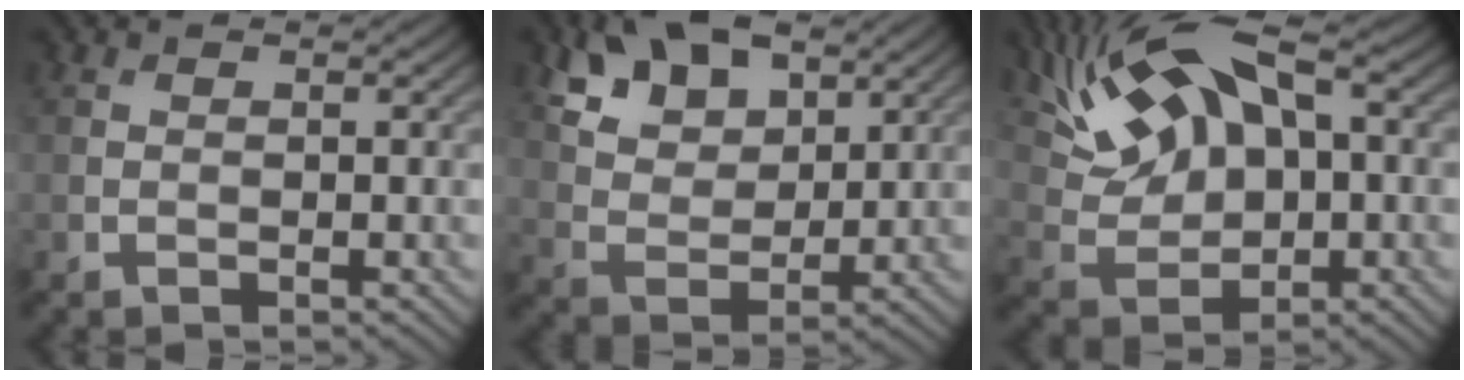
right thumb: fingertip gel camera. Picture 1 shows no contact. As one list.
[{"total": 9.9, "force": [5.9, 5.5, 5.8], "torque": [-0.136, 0.006, 0.105]}, {"total": 13.1, "force": [4.5, 6.9, 10.3], "torque": [-0.224, 0.026, 0.076]}]